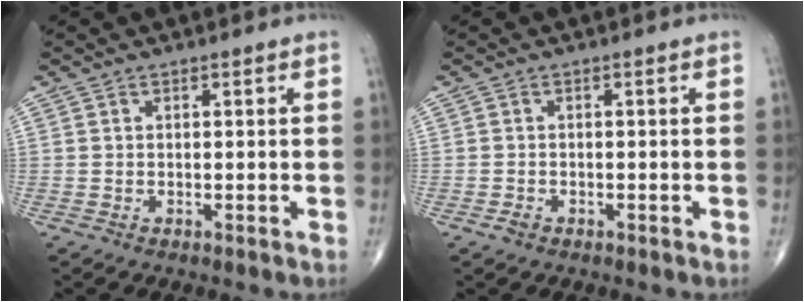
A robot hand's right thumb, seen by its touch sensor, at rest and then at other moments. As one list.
[{"total": 1.1, "force": [-0.7, 0.8, 0.5], "torque": [-0.009, 0.005, -0.012]}]